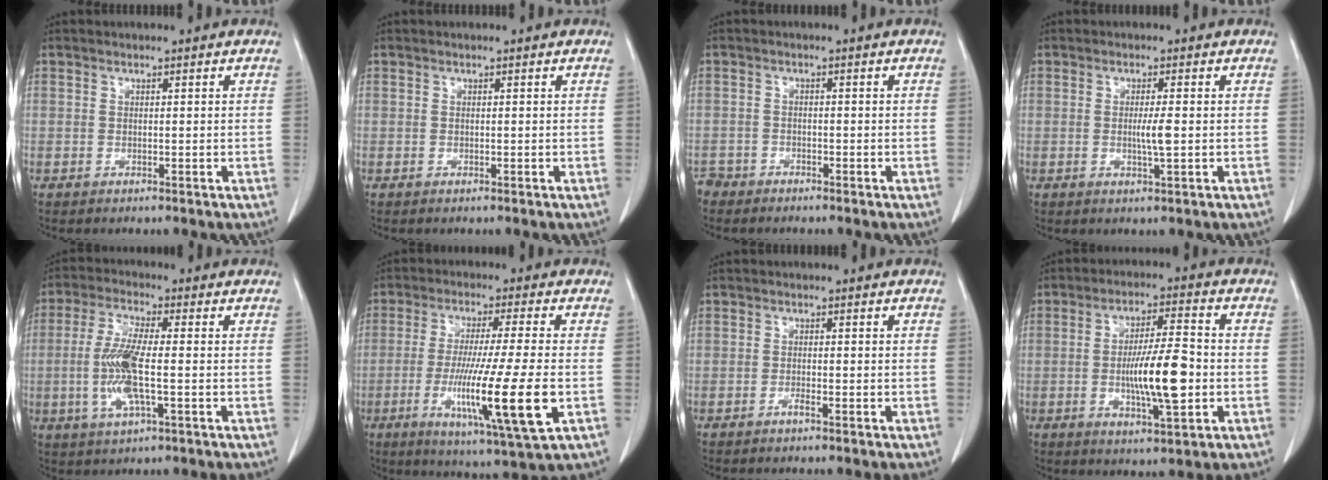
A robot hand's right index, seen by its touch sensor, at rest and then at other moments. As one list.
[{"total": 0.0}, {"total": 3.1, "force": [-2.8, 1.3, -0.1], "torque": [0.001, 0.000, -0.054]}, {"total": 2.8, "force": [-0.2, -0.1, 2.8], "torque": [-0.052, -0.005, -0.004]}, {"total": 9.0, "force": [-1.4, 1.4, 8.8], "torque": [-0.191, -0.007, -0.030]}, {"total": 14.9, "force": [-3.8, -0.6, 14.4], "torque": [-0.265, -0.036, -0.066]}, {"total": 1.0, "force": [-0.7, -0.1, 0.6], "torque": [-0.011, 0.001, -0.013]}, {"total": 10.6, "force": [-1.8, 1.6, 10.3], "torque": [-0.182, -0.002, -0.030]}]